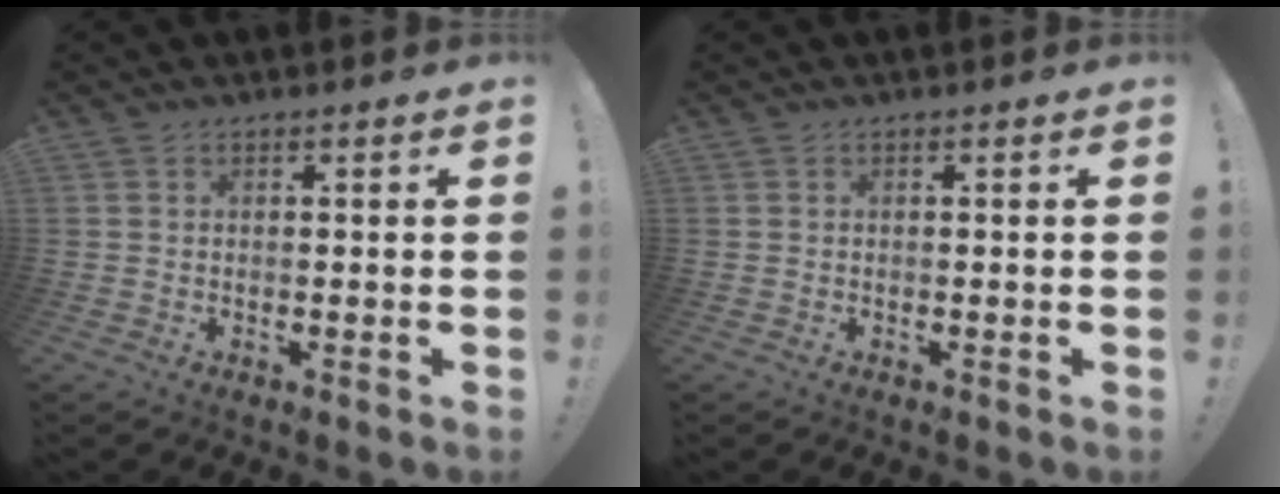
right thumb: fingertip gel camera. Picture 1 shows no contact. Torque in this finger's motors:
{"motor_torque": [0.00, 0.00, -0.09, 0.09, 0.00]}